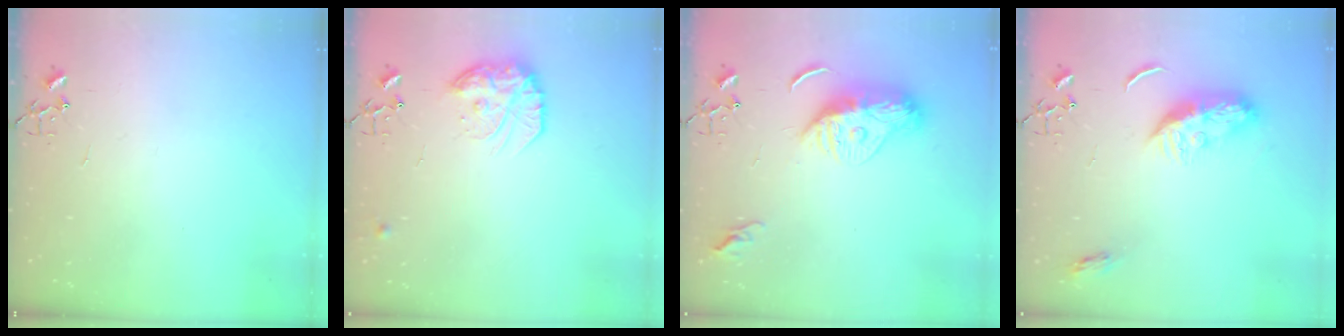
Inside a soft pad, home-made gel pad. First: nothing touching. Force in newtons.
{"total": 15.0, "press": 15.0, "slide": 1.2}
{"total": 11.6, "press": 11.6, "slide": 0.9}
{"total": 11.2, "press": 11.2, "slide": 0.5}